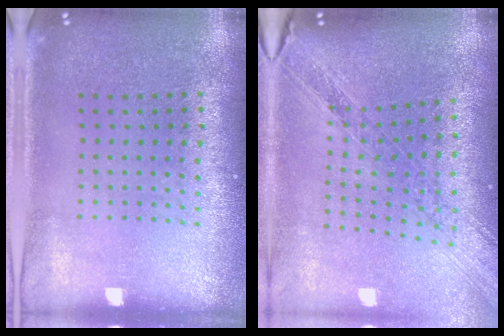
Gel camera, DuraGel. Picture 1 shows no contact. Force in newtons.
{"total": 1.4, "press": 1.3, "slide": 0.5}